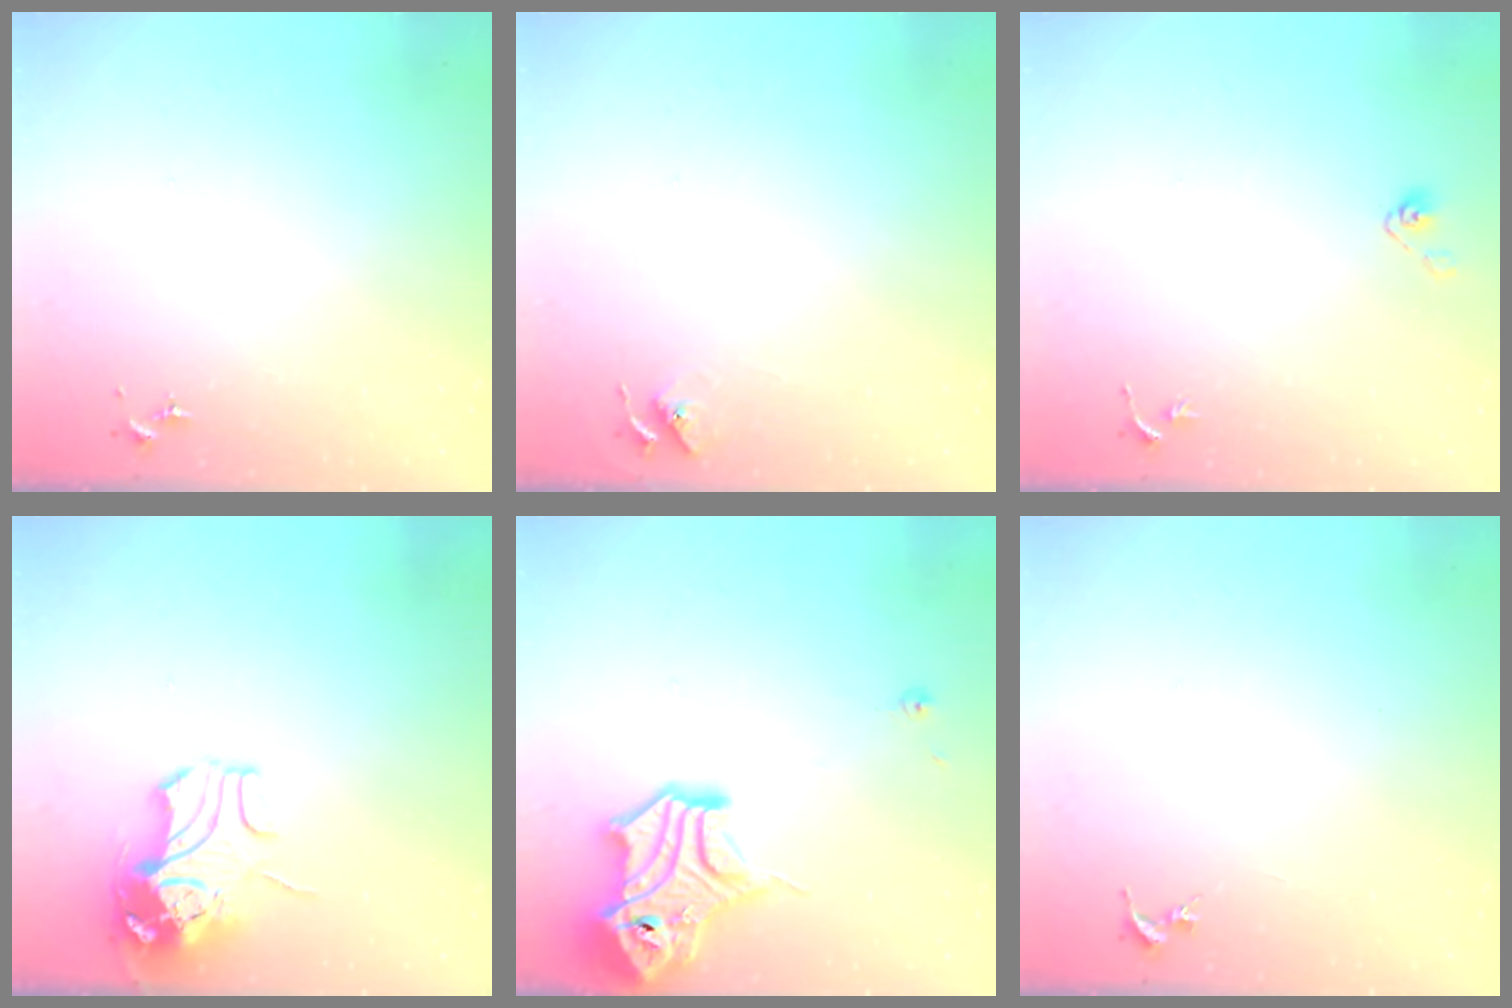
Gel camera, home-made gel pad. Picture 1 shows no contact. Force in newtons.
{"total": 5.8, "press": 5.8, "slide": 0.7}
{"total": 4.0, "press": 3.6, "slide": 1.8}
{"total": 9.8, "press": 9.7, "slide": 1.4}
{"total": 15.5, "press": 15.4, "slide": 1.8}
{"total": 0.0}